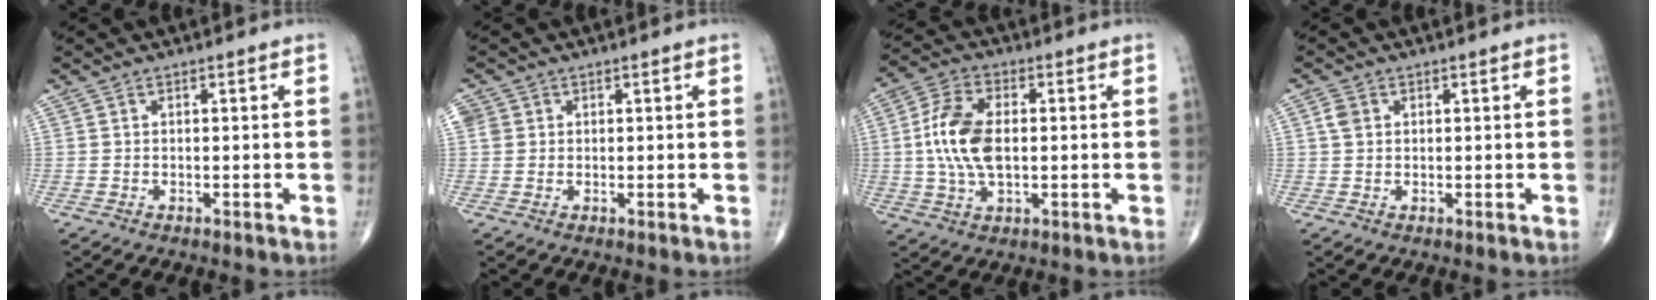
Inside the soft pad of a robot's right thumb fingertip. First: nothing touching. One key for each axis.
{"total": 2.6, "fx": 0.7, "fy": 2.3, "fz": 0.8, "tx": -0.007, "ty": 0.005, "tz": 0.015}
{"total": 11.6, "fx": 0.4, "fy": 6.4, "fz": 9.7, "tx": -0.199, "ty": 0.009, "tz": 0.007}
{"total": 2.1, "fx": 0.6, "fy": 1.7, "fz": 1.2, "tx": -0.023, "ty": 0.004, "tz": 0.011}